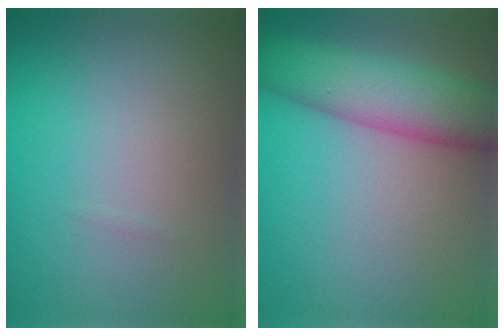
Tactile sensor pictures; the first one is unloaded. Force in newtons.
{"total": 7.5, "press": 7.5, "slide": 0.3}